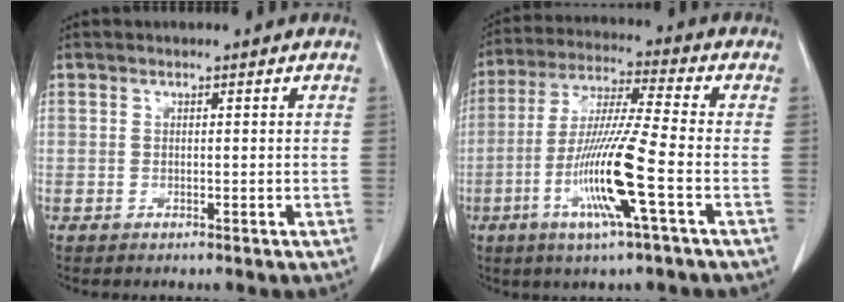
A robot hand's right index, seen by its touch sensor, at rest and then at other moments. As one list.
[{"total": 13.2, "force": [-4.4, -0.5, 12.5], "torque": [-0.250, -0.014, -0.089]}]